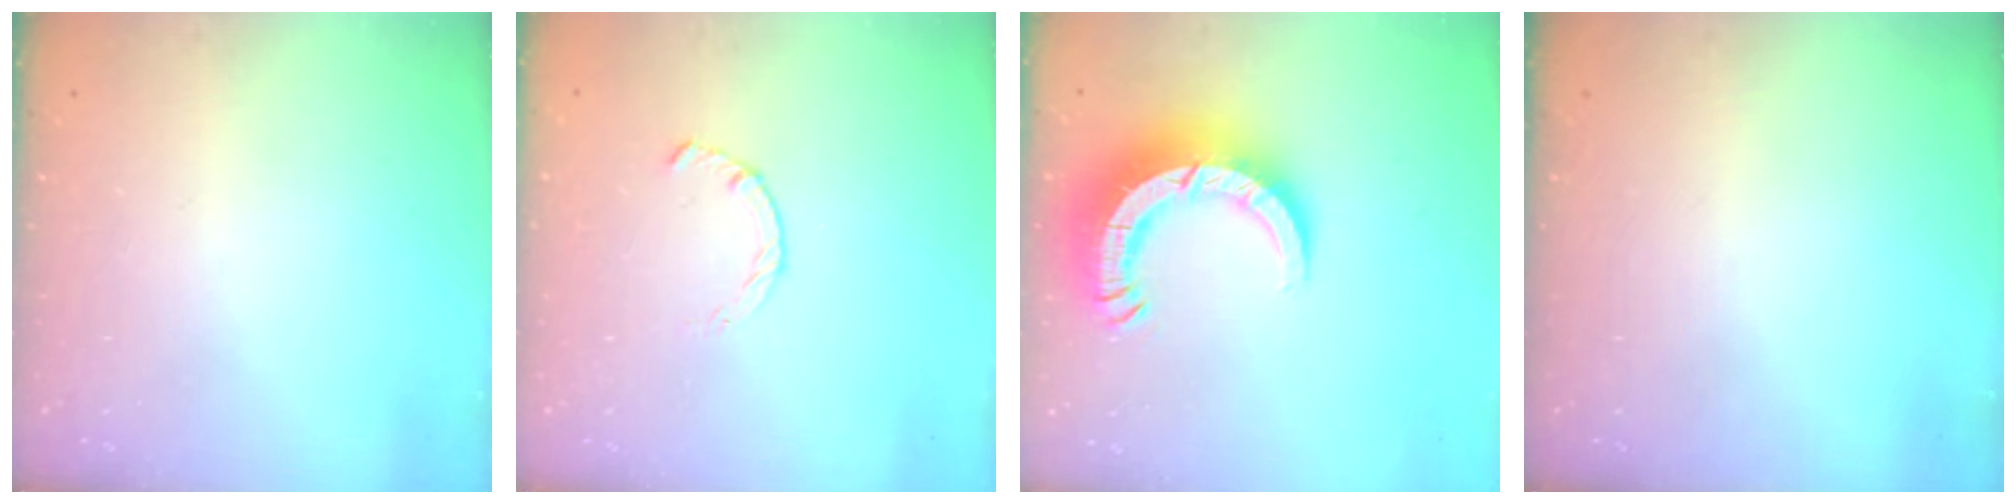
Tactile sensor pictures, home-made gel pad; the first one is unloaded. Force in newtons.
{"total": 2.2, "press": 2.2, "slide": 0.4}
{"total": 13.1, "press": 13.0, "slide": 1.4}
{"total": 0.0}